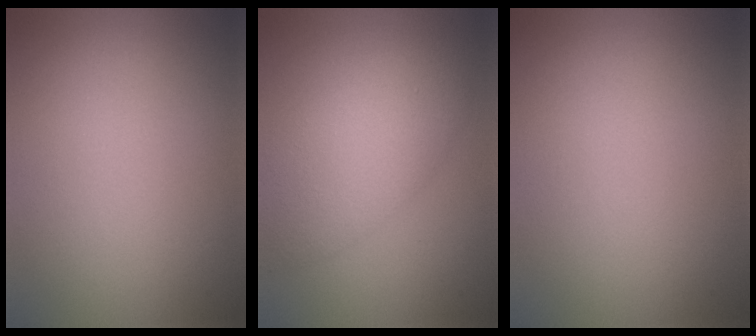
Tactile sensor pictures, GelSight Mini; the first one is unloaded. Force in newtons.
{"total": 6.3, "press": 6.3, "slide": 0.2}
{"total": 0.0}